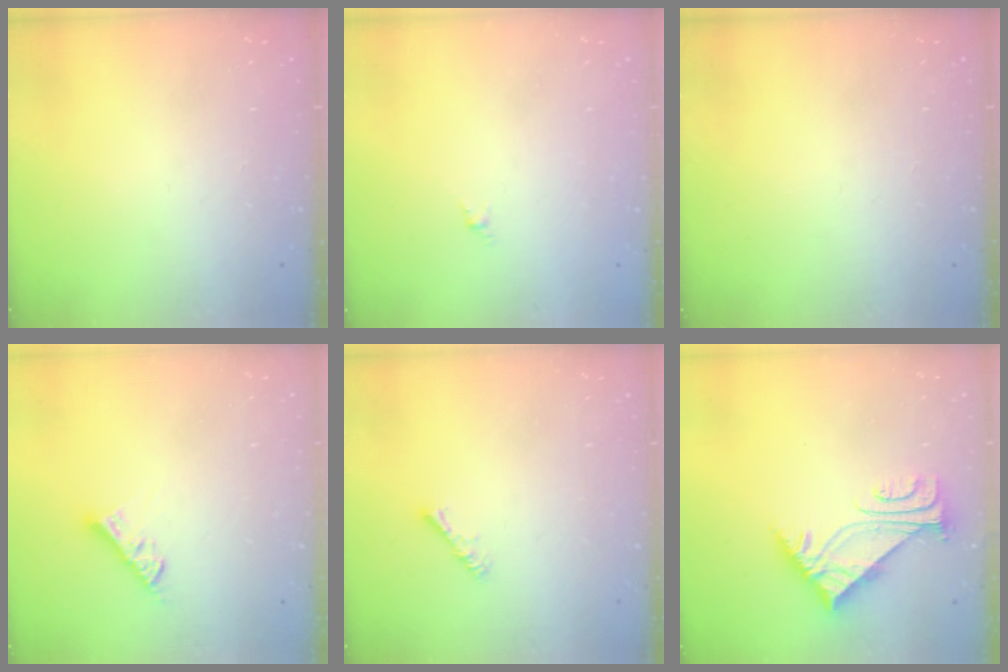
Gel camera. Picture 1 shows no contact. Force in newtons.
{"total": 1.1, "press": 1.0, "slide": 0.5}
{"total": 0.0}
{"total": 6.1, "press": 6.1, "slide": 0.4}
{"total": 2.4, "press": 2.4, "slide": 0.3}
{"total": 5.0, "press": 4.9, "slide": 0.9}